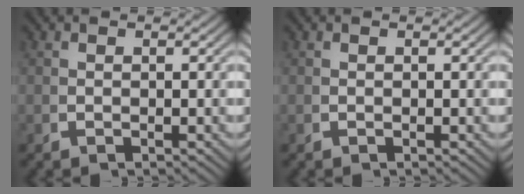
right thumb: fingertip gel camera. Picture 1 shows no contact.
{"total": 0.0}